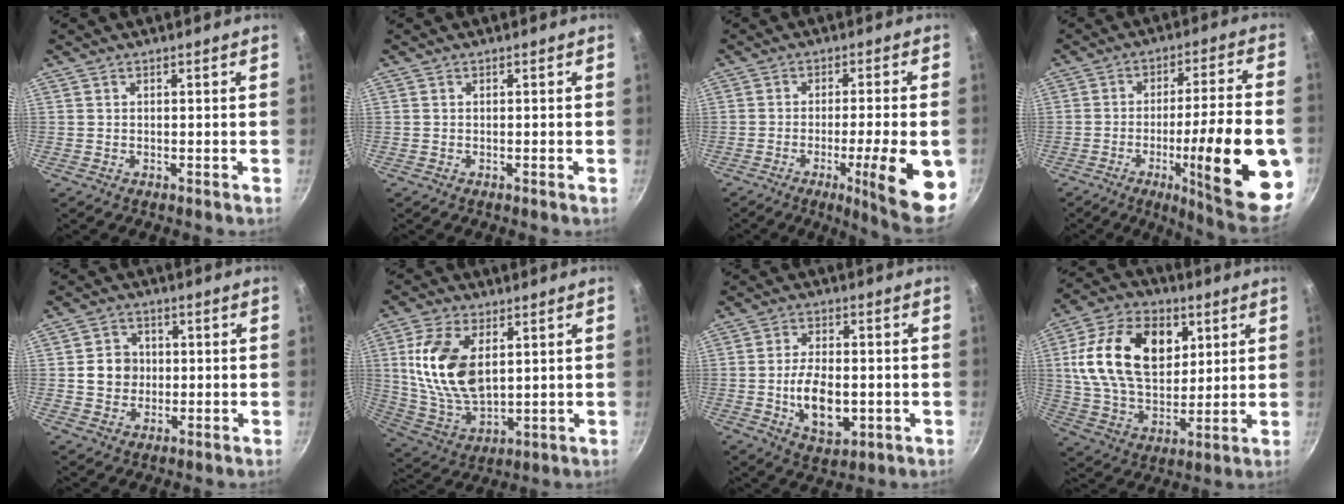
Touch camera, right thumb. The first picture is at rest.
{"total": 0.0}
{"total": 14.7, "force": [-4.5, 2.2, 13.9], "torque": [-0.176, 0.009, -0.060]}
{"total": 23.9, "force": [-6.8, 4.6, 22.4], "torque": [-0.299, 0.018, -0.093]}
{"total": 5.9, "force": [0.1, 5.4, 2.5], "torque": [-0.011, 0.008, -0.003]}
{"total": 15.7, "force": [3.6, 8.9, 12.4], "torque": [-0.229, -0.019, 0.081]}
{"total": 10.5, "force": [-1.7, 5.8, 8.6], "torque": [-0.137, 0.001, -0.023]}
{"total": 21.3, "force": [5.8, 14.1, 14.9], "torque": [-0.248, -0.009, 0.097]}